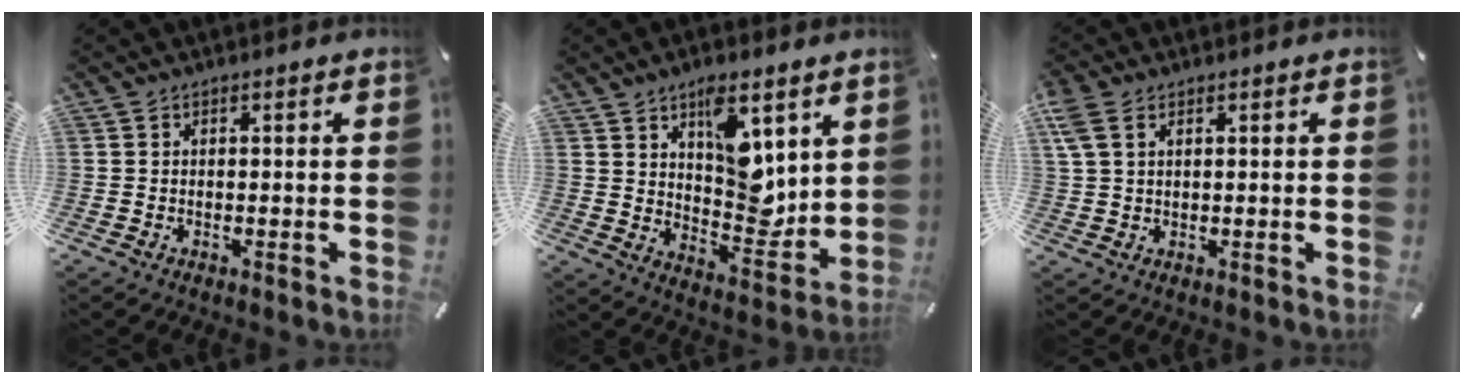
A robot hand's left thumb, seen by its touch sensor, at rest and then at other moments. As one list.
[{"total": 12.7, "force": [5.9, 7.5, 8.4], "torque": [-0.087, -0.047, 0.103]}, {"total": 5.1, "force": [2.3, 3.3, 3.2], "torque": [-0.081, 0.000, 0.043]}]